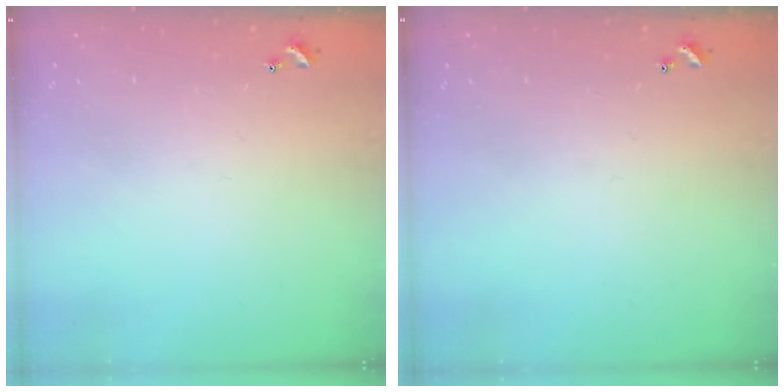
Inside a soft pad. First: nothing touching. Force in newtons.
{"total": 0.0}